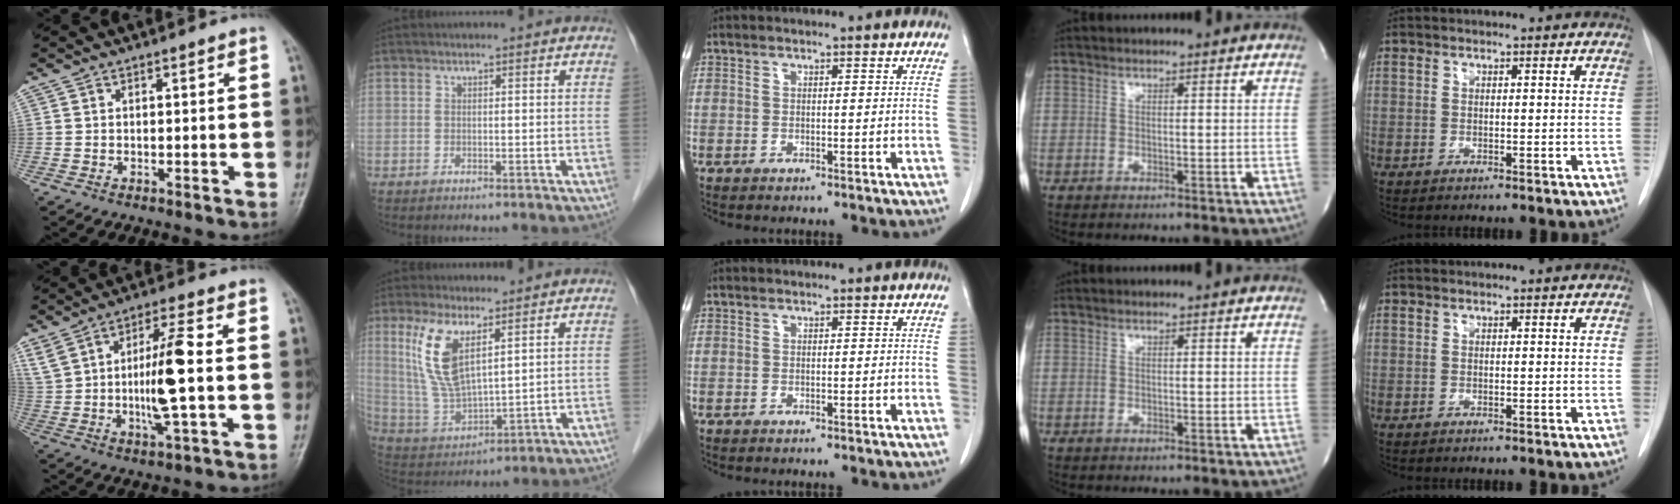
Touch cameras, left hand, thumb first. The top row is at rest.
{"thumb": {"total": 13.0, "force": [1.1, 3.3, 12.5], "torque": [-0.250, 0.005, 0.022]}, "index": {"total": 9.5, "force": [4.5, 2.5, 8.1], "torque": [-0.182, -0.005, 0.100]}}